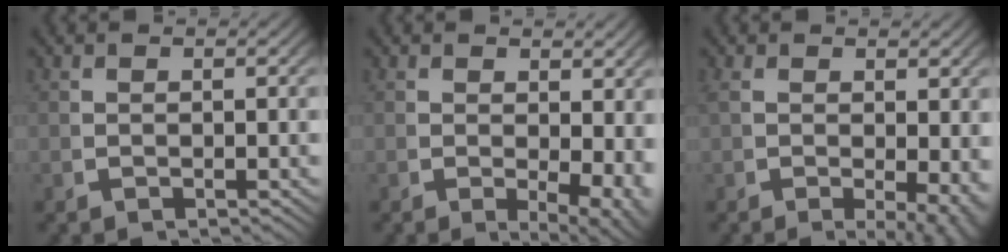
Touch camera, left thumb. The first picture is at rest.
{"total": 4.1, "force": [0.0, 2.2, 3.5], "torque": [-0.049, -0.025, 0.008]}
{"total": 3.9, "force": [-0.8, 1.6, 3.5], "torque": [-0.051, -0.024, 0.001]}